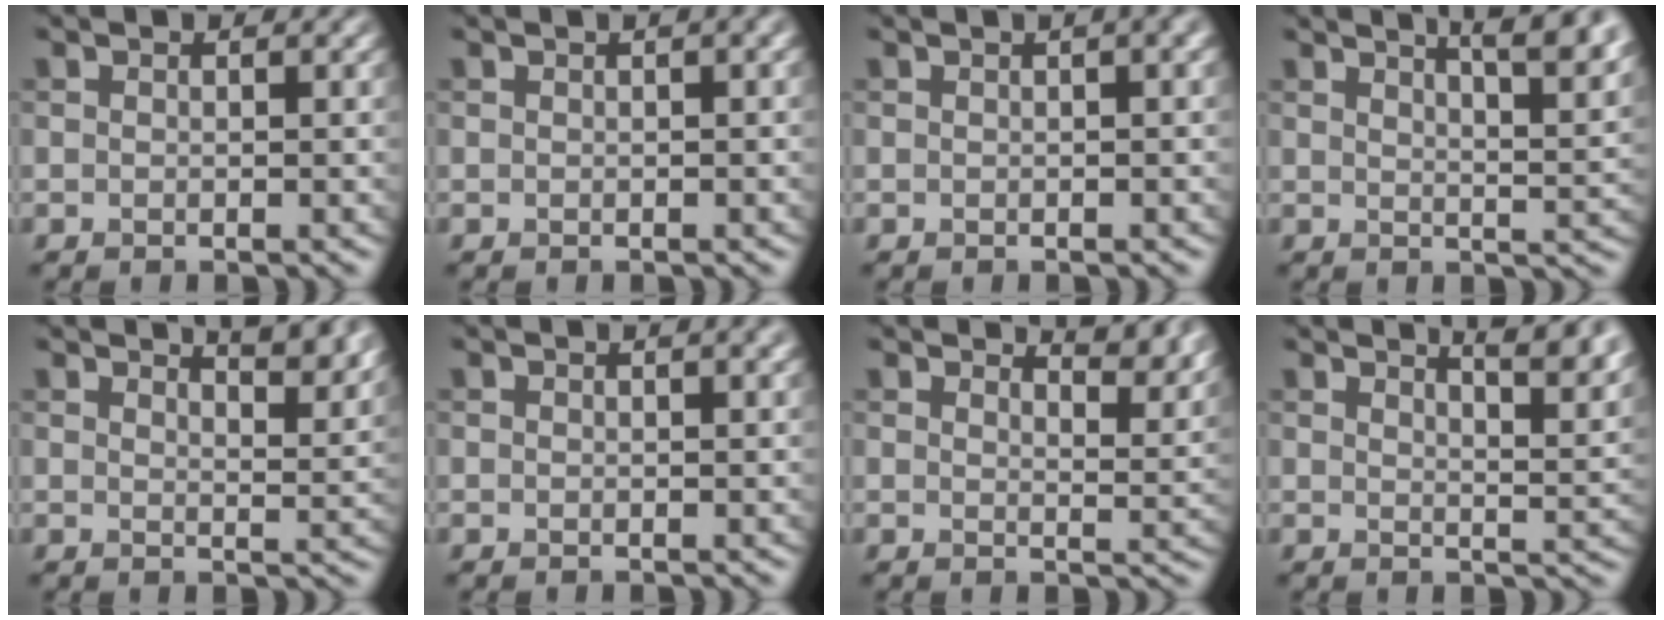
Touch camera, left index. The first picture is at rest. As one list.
[{"total": 2.6, "force": [0.9, 0.9, 2.2], "torque": [-0.017, 0.011, 0.008]}, {"total": 4.6, "force": [1.3, 1.9, 4.0], "torque": [-0.021, 0.022, 0.003]}, {"total": 9.5, "force": [6.3, 3.1, 6.4], "torque": [-0.035, 0.034, 0.050]}, {"total": 5.6, "force": [4.3, 1.7, 3.2], "torque": [-0.019, 0.017, 0.035]}, {"total": 1.9, "force": [1.0, 0.6, 1.5], "torque": [-0.013, 0.006, 0.008]}, {"total": 5.0, "force": [4.2, 1.3, 2.4], "torque": [-0.024, 0.001, 0.047]}, {"total": 7.5, "force": [5.4, 2.4, 4.6], "torque": [-0.023, 0.026, 0.042]}]